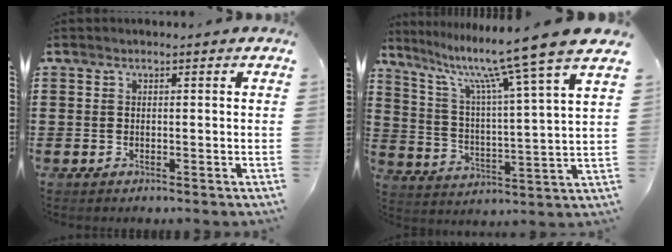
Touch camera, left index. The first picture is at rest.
{"total": 11.4, "force": [9.4, -1.4, 6.3], "torque": [-0.149, -0.064, 0.146]}